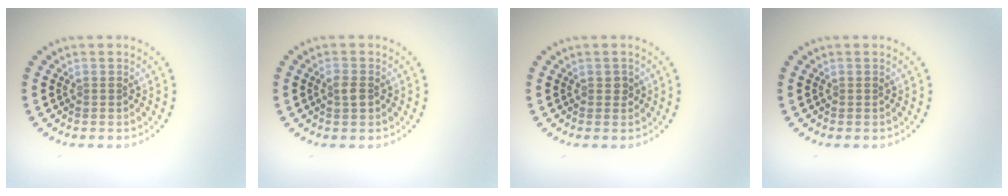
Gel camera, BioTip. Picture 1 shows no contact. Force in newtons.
{"total": 1.3, "press": 1.3, "slide": 0.2}
{"total": 0.8, "press": 0.8, "slide": 0.2}
{"total": 0.0}